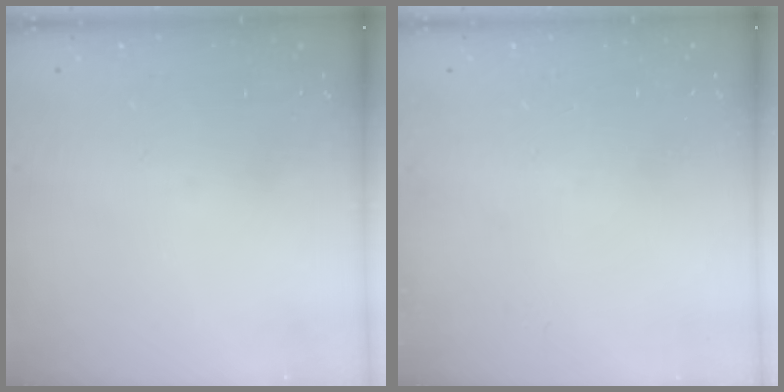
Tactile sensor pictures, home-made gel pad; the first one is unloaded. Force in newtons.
{"total": 0.0}